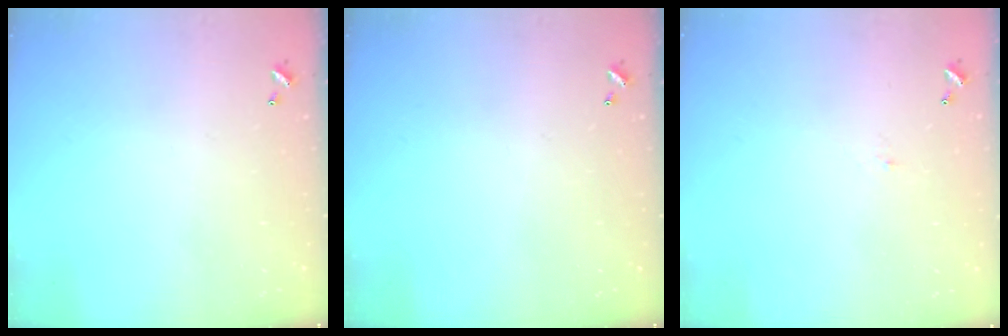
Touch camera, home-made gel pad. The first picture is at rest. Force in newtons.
{"total": 0.0}
{"total": 0.8, "press": 0.7, "slide": 0.5}